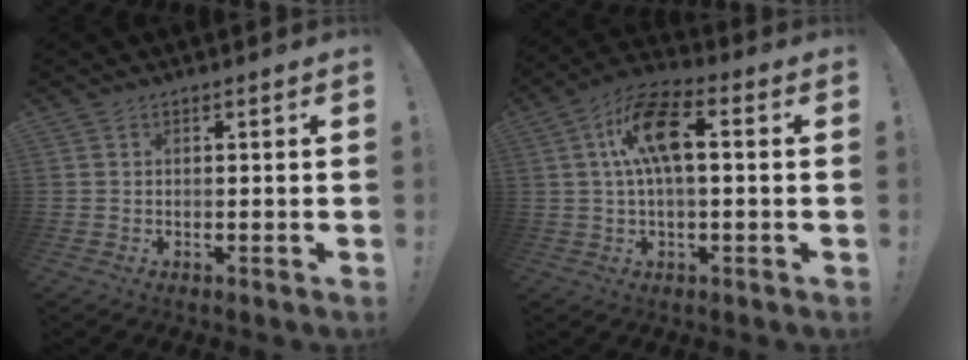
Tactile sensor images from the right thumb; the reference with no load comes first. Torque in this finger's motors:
{"motor_torque": [0.79, 1.80, 0.11, 0.11, 0.13]}